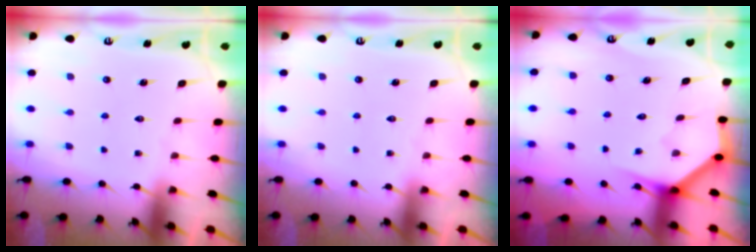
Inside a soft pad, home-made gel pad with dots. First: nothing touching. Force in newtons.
{"total": 0.0}
{"total": 3.9, "press": 3.8, "slide": 0.3}